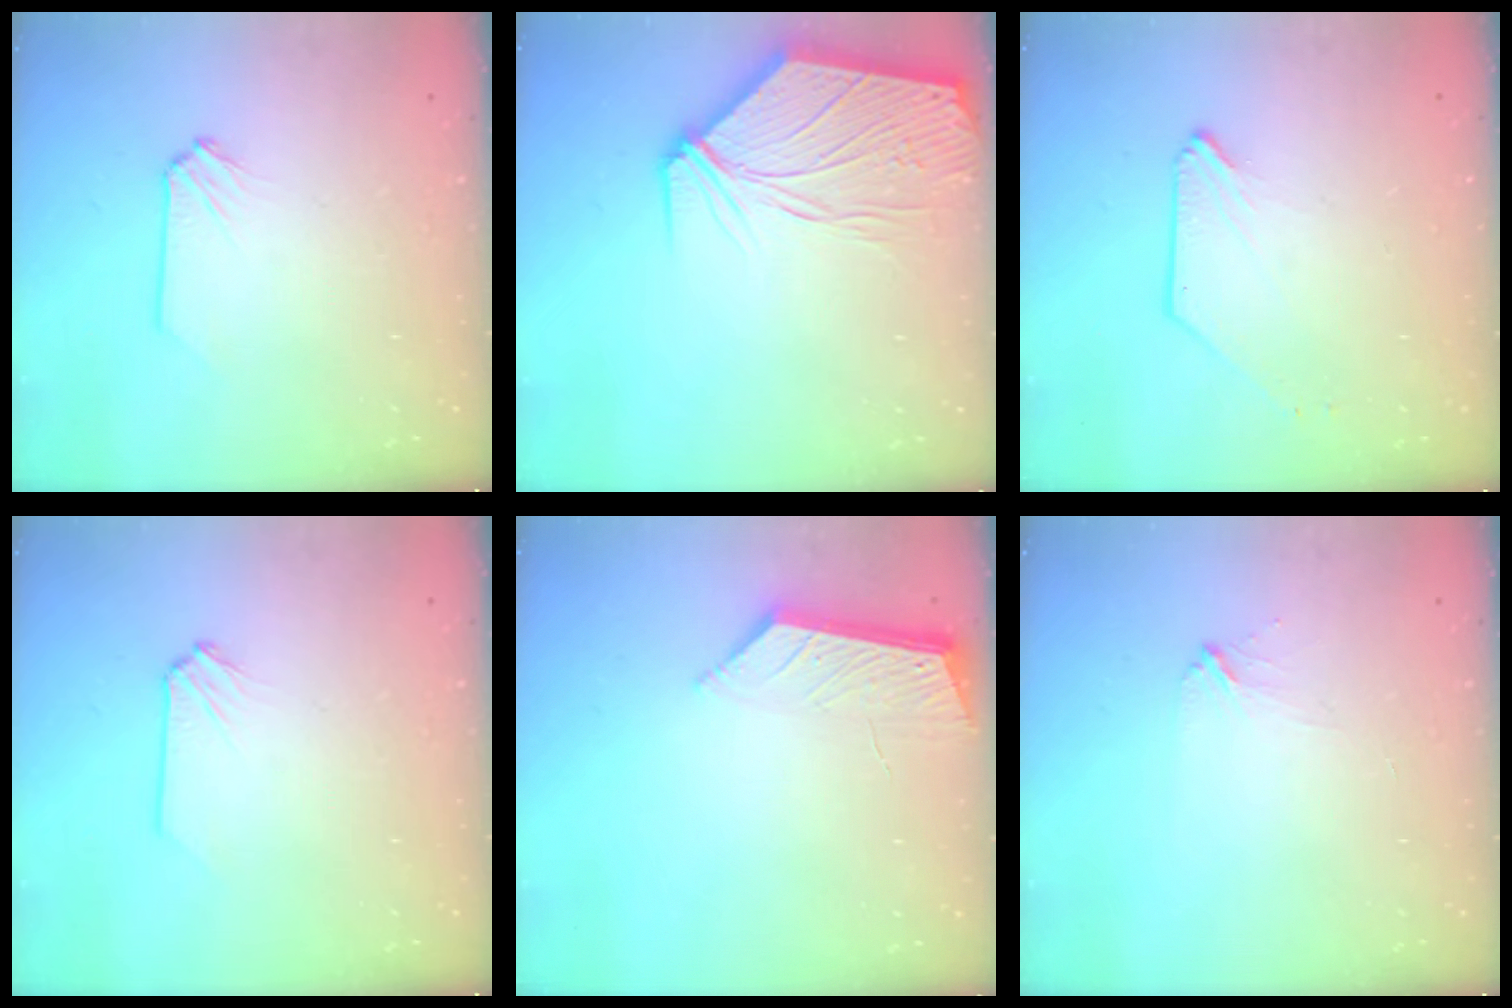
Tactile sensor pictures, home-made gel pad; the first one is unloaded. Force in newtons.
{"total": 13.1, "press": 12.9, "slide": 2.5}
{"total": 0.0}
{"total": 0.0}
{"total": 5.4, "press": 5.4, "slide": 0.5}
{"total": 2.1, "press": 2.1, "slide": 0.1}